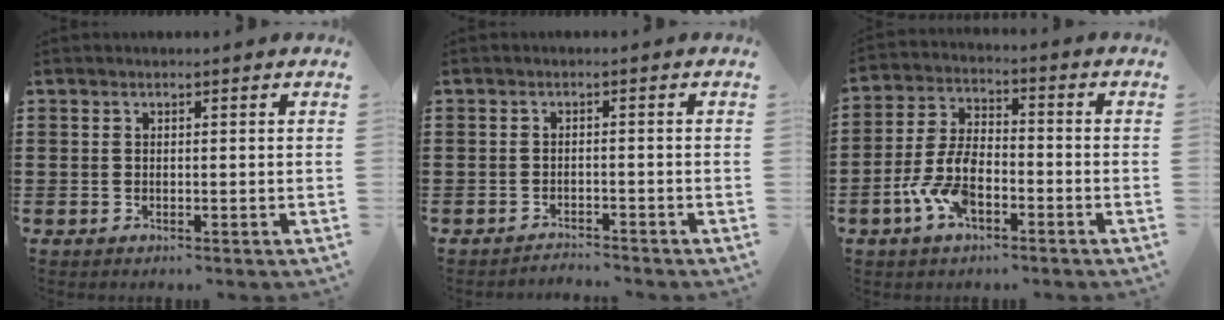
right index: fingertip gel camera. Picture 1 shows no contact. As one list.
[{"total": 2.0, "force": [-2.0, -0.1, -0.1], "torque": [-0.002, 0.000, -0.043]}, {"total": 8.2, "force": [-3.3, 4.0, 6.3], "torque": [-0.155, -0.001, -0.068]}]